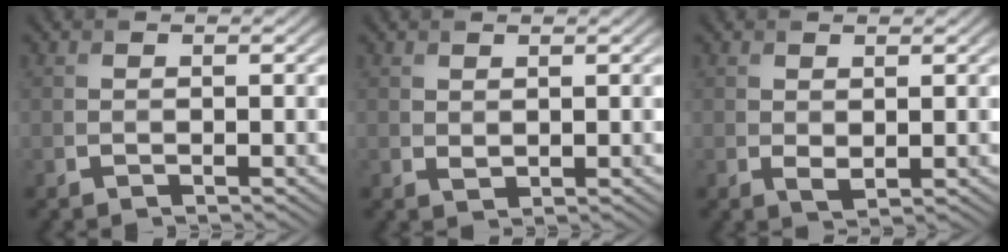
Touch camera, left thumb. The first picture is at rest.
{"total": 0.9, "force": [0.6, 0.5, 0.4], "torque": [-0.012, -0.004, 0.015]}
{"total": 1.3, "force": [0.3, 0.8, 1.0], "torque": [-0.021, -0.005, 0.010]}